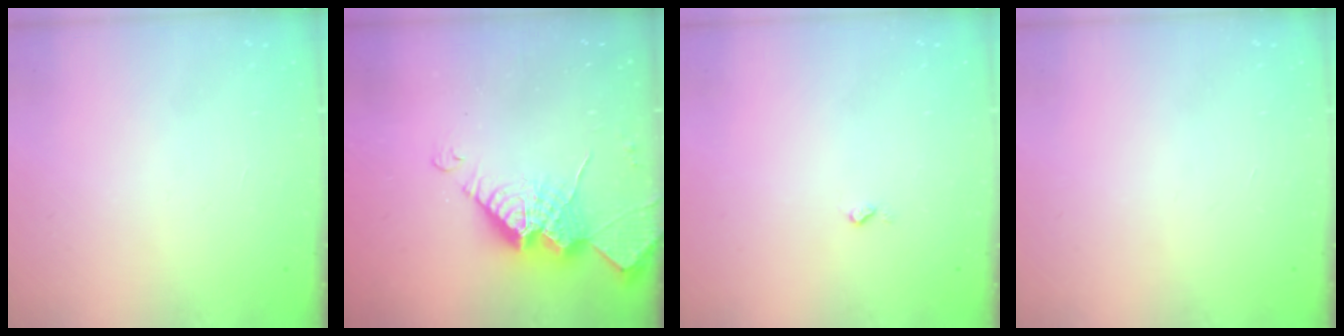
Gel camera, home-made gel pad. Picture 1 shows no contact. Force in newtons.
{"total": 16.0, "press": 16.0, "slide": 1.5}
{"total": 2.7, "press": 2.7, "slide": 0.4}
{"total": 0.0}